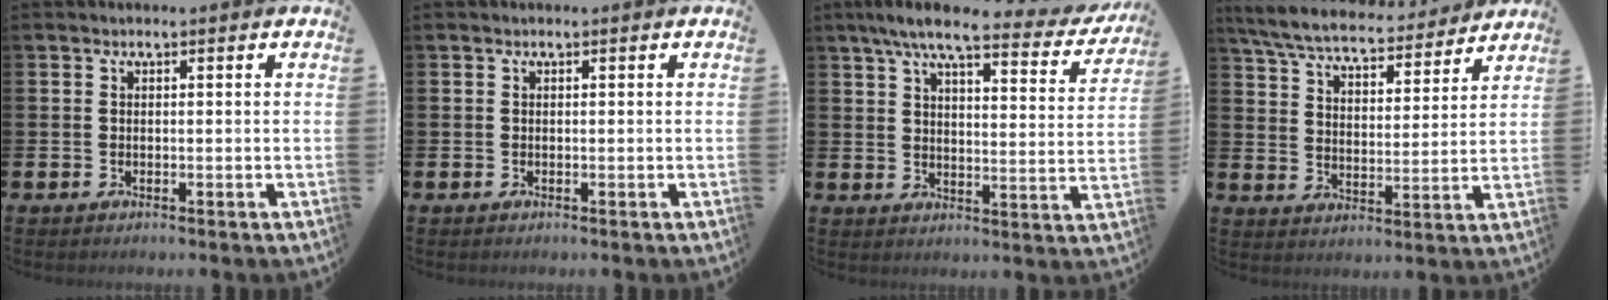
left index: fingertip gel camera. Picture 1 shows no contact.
{"total": 0.0}
{"total": 7.9, "force": [6.5, 1.1, 4.3], "torque": [-0.090, -0.033, 0.107]}
{"total": 7.0, "force": [6.6, 1.3, 2.0], "torque": [-0.071, -0.043, 0.114]}